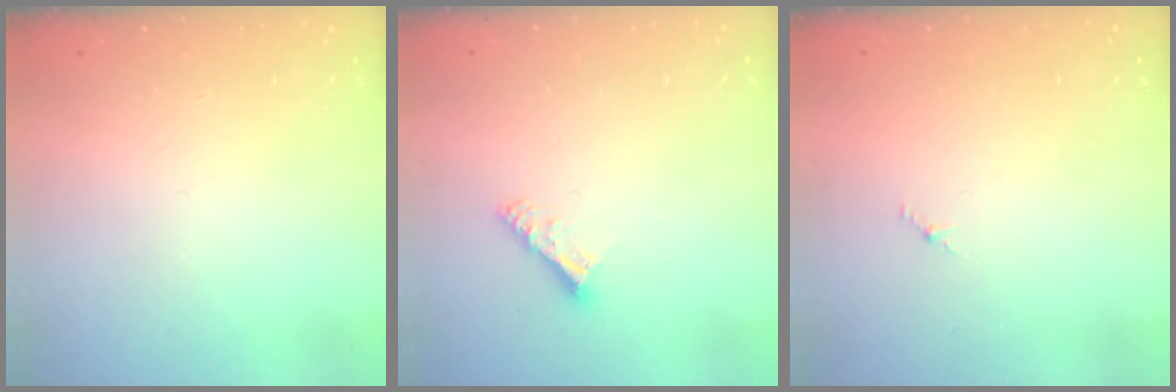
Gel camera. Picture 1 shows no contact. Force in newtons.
{"total": 5.5, "press": 5.5, "slide": 0.3}
{"total": 1.2, "press": 1.1, "slide": 0.6}